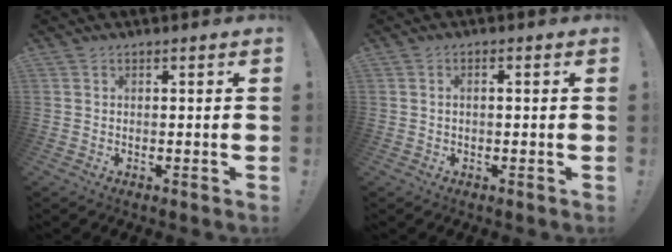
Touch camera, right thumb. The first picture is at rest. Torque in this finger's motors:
{"motor_torque": [0.16, -0.43, -0.23, 0.25, 0.11]}